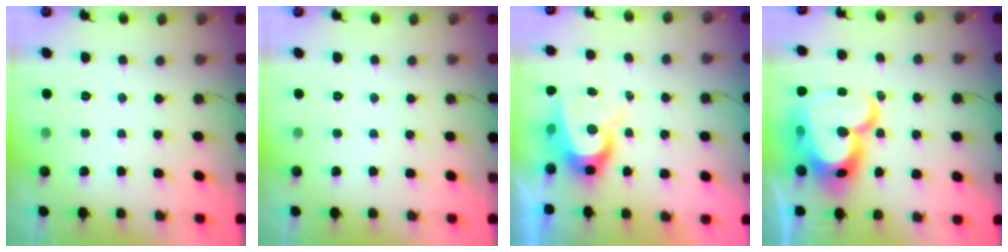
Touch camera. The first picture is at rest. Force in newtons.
{"total": 0.0}
{"total": 8.6, "press": 8.6, "slide": 0.6}
{"total": 27.1, "press": 27.0, "slide": 2.4}